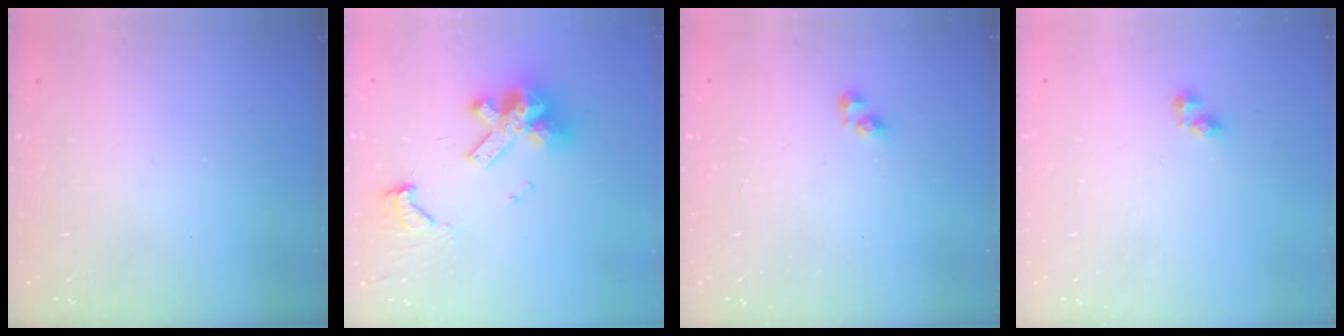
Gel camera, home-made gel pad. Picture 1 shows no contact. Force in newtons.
{"total": 14.4, "press": 14.4, "slide": 1.3}
{"total": 3.4, "press": 3.4, "slide": 0.1}
{"total": 4.2, "press": 4.1, "slide": 0.6}